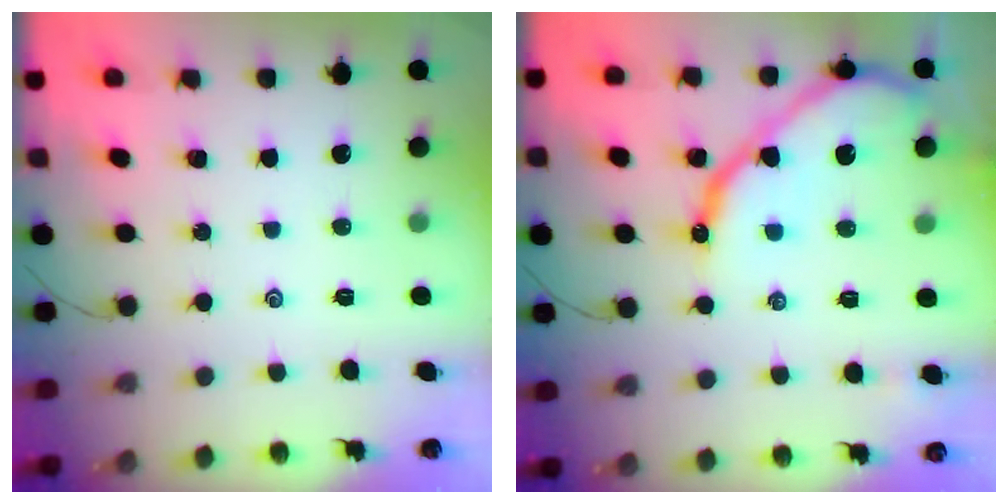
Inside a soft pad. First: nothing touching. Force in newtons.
{"total": 12.8, "press": 12.7, "slide": 1.6}